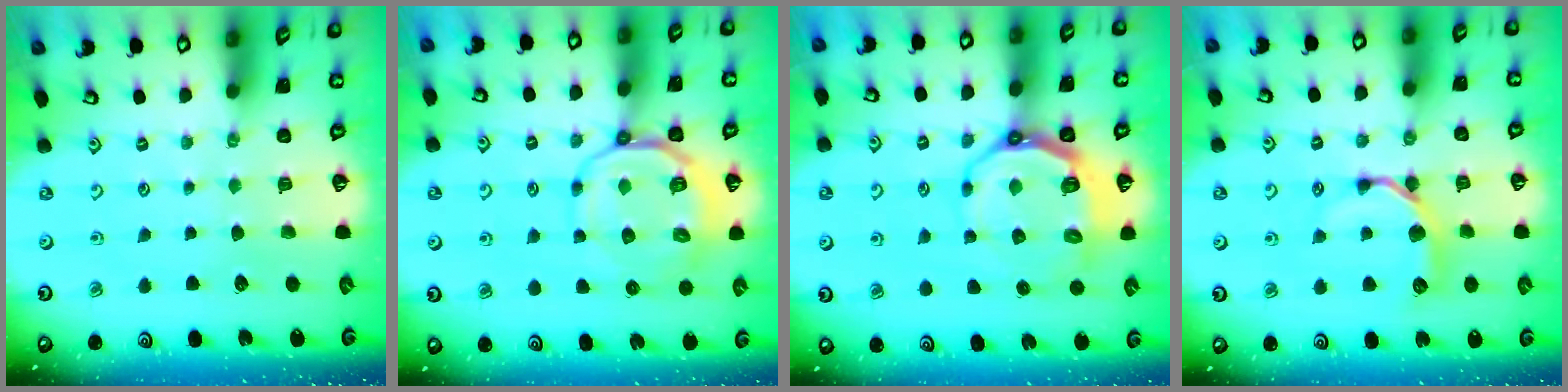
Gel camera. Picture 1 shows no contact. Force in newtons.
{"total": 11.9, "press": 11.7, "slide": 2.4}
{"total": 10.2, "press": 9.4, "slide": 4.0}
{"total": 9.2, "press": 9.2, "slide": 0.3}